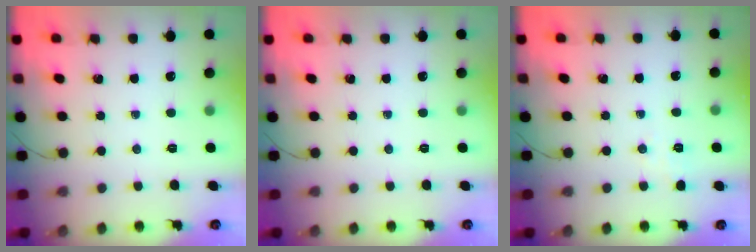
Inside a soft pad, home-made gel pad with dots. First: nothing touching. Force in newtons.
{"total": 0.0}
{"total": 1.7, "press": 1.0, "slide": 1.3}